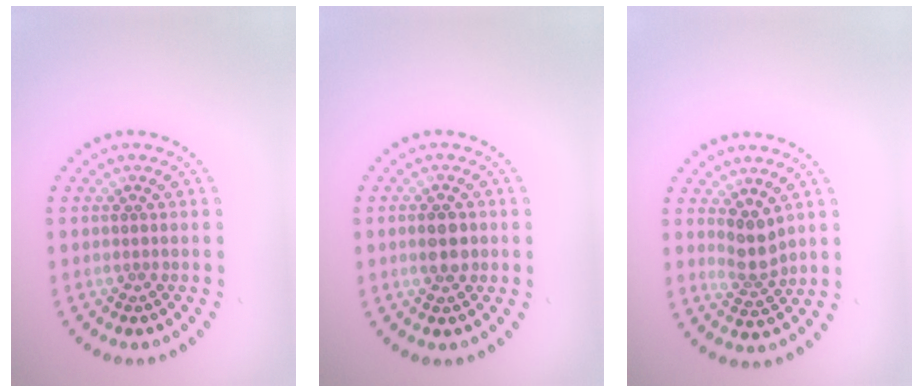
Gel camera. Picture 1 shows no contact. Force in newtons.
{"total": 2.7, "press": 2.7, "slide": 0.3}
{"total": 2.5, "press": 2.0, "slide": 1.5}